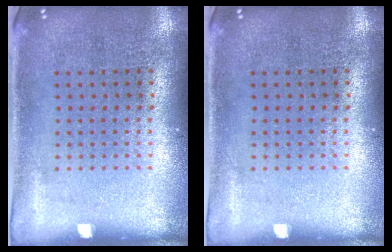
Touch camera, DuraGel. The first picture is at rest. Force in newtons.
{"total": 0.0}